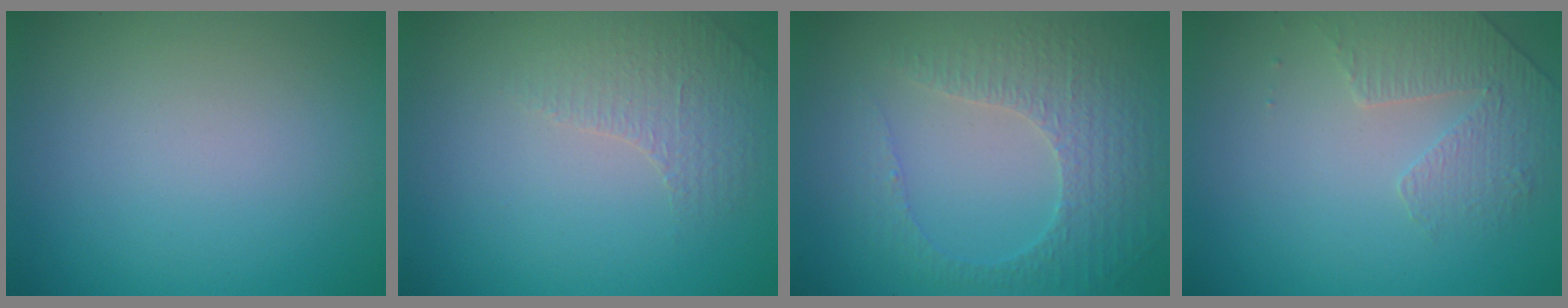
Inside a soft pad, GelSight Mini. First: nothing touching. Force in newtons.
{"total": 1.3, "press": 0.9, "slide": 0.9}
{"total": 4.6, "press": 3.2, "slide": 3.3}
{"total": 1.8, "press": 1.4, "slide": 1.0}